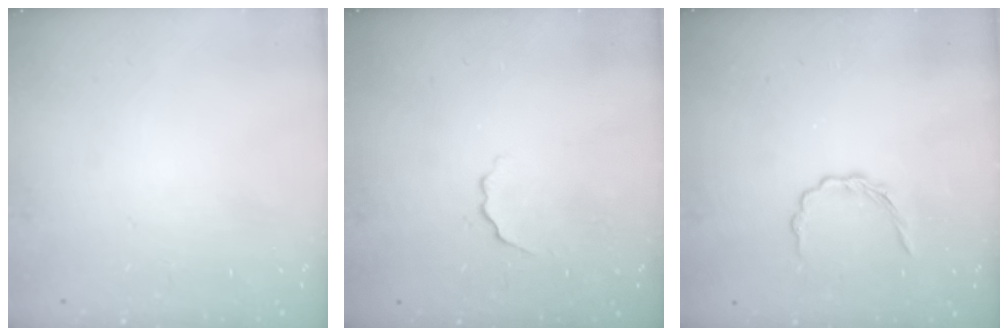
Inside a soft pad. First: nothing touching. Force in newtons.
{"total": 3.0, "press": 2.9, "slide": 0.7}
{"total": 3.6, "press": 3.4, "slide": 1.2}